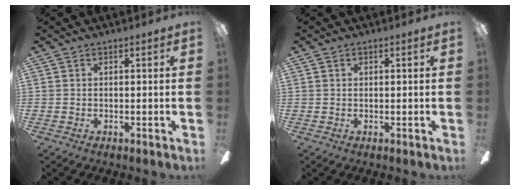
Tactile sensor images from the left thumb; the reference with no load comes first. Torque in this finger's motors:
{"motor_torque": [0.06, 0.03, -0.15, 0.28, 0.03]}